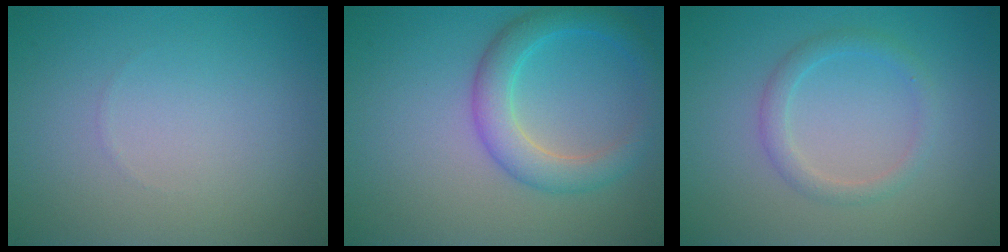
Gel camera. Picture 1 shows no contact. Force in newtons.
{"total": 4.1, "press": 4.1, "slide": 0.2}
{"total": 1.9, "press": 1.9, "slide": 0.1}